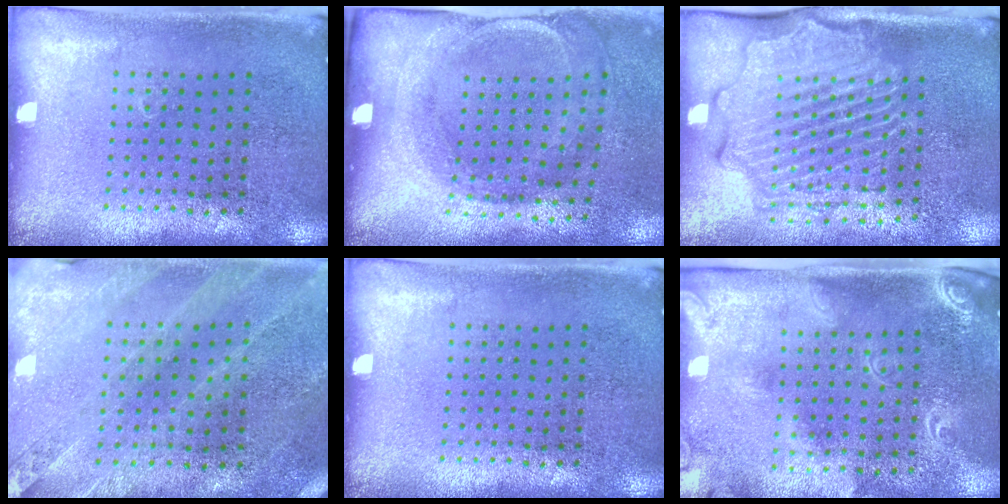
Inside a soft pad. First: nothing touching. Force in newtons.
{"total": 1.8, "press": 1.2, "slide": 1.4}
{"total": 2.6, "press": 2.3, "slide": 1.2}
{"total": 0.6, "press": 0.6, "slide": 0.2}
{"total": 0.0}
{"total": 2.4, "press": 1.8, "slide": 1.6}